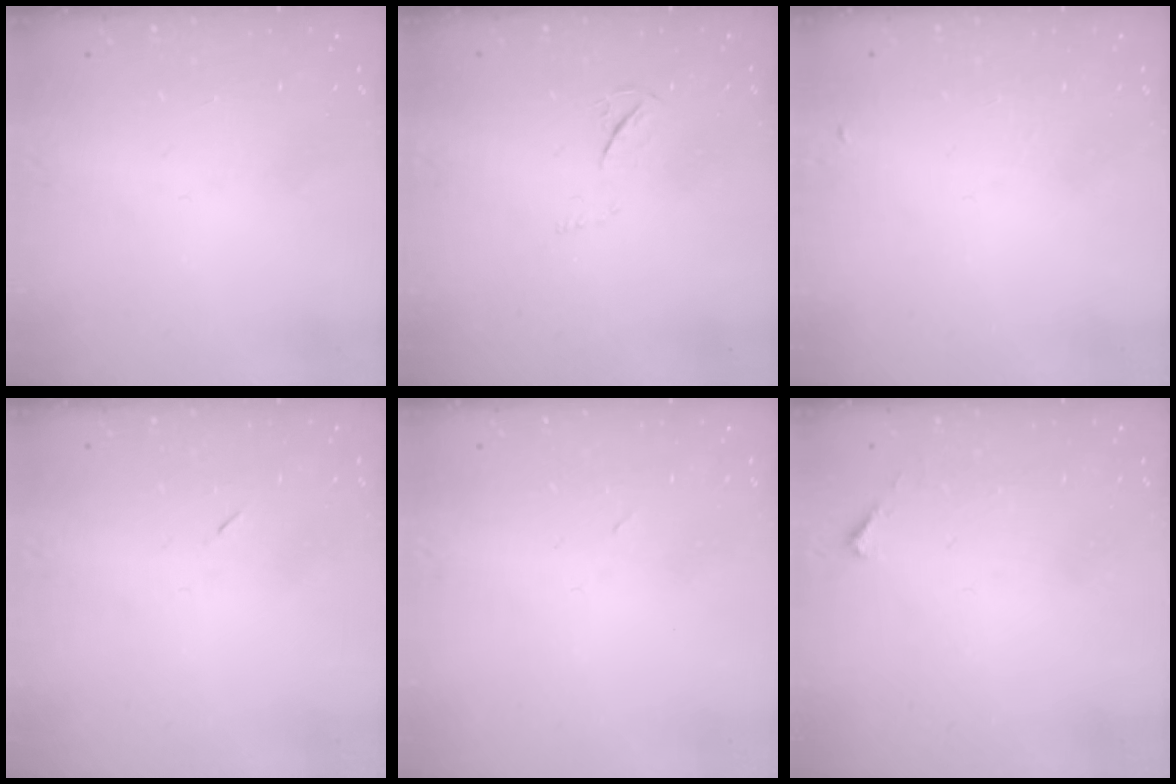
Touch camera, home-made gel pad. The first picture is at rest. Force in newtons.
{"total": 3.1, "press": 3.1, "slide": 0.5}
{"total": 3.9, "press": 3.8, "slide": 0.6}
{"total": 2.6, "press": 2.3, "slide": 1.2}
{"total": 2.4, "press": 2.3, "slide": 0.8}
{"total": 2.1, "press": 2.1, "slide": 0.2}